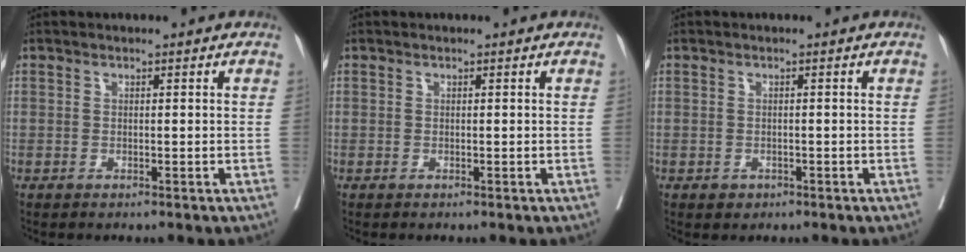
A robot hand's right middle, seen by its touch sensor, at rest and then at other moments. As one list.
[{"total": 0.0}, {"total": 1.1, "force": [-0.5, 0.9, 0.3], "torque": [-0.006, 0.000, -0.003]}]